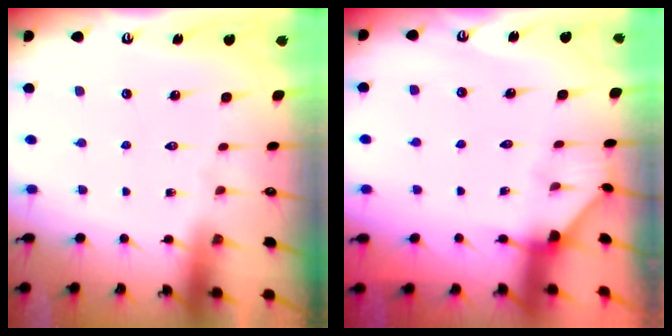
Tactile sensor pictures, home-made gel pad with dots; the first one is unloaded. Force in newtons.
{"total": 2.0, "press": 2.0, "slide": 0.1}